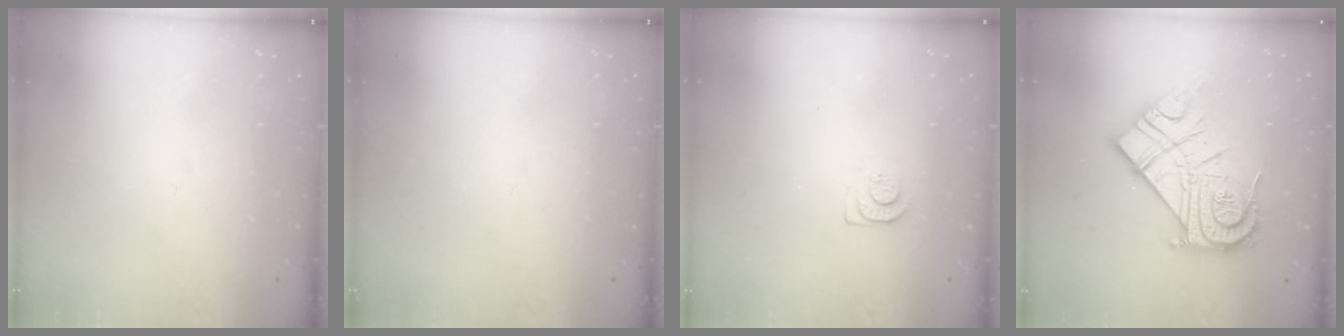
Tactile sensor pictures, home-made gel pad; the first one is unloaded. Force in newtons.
{"total": 0.0}
{"total": 7.4, "press": 7.4, "slide": 0.5}
{"total": 20.9, "press": 20.8, "slide": 1.9}